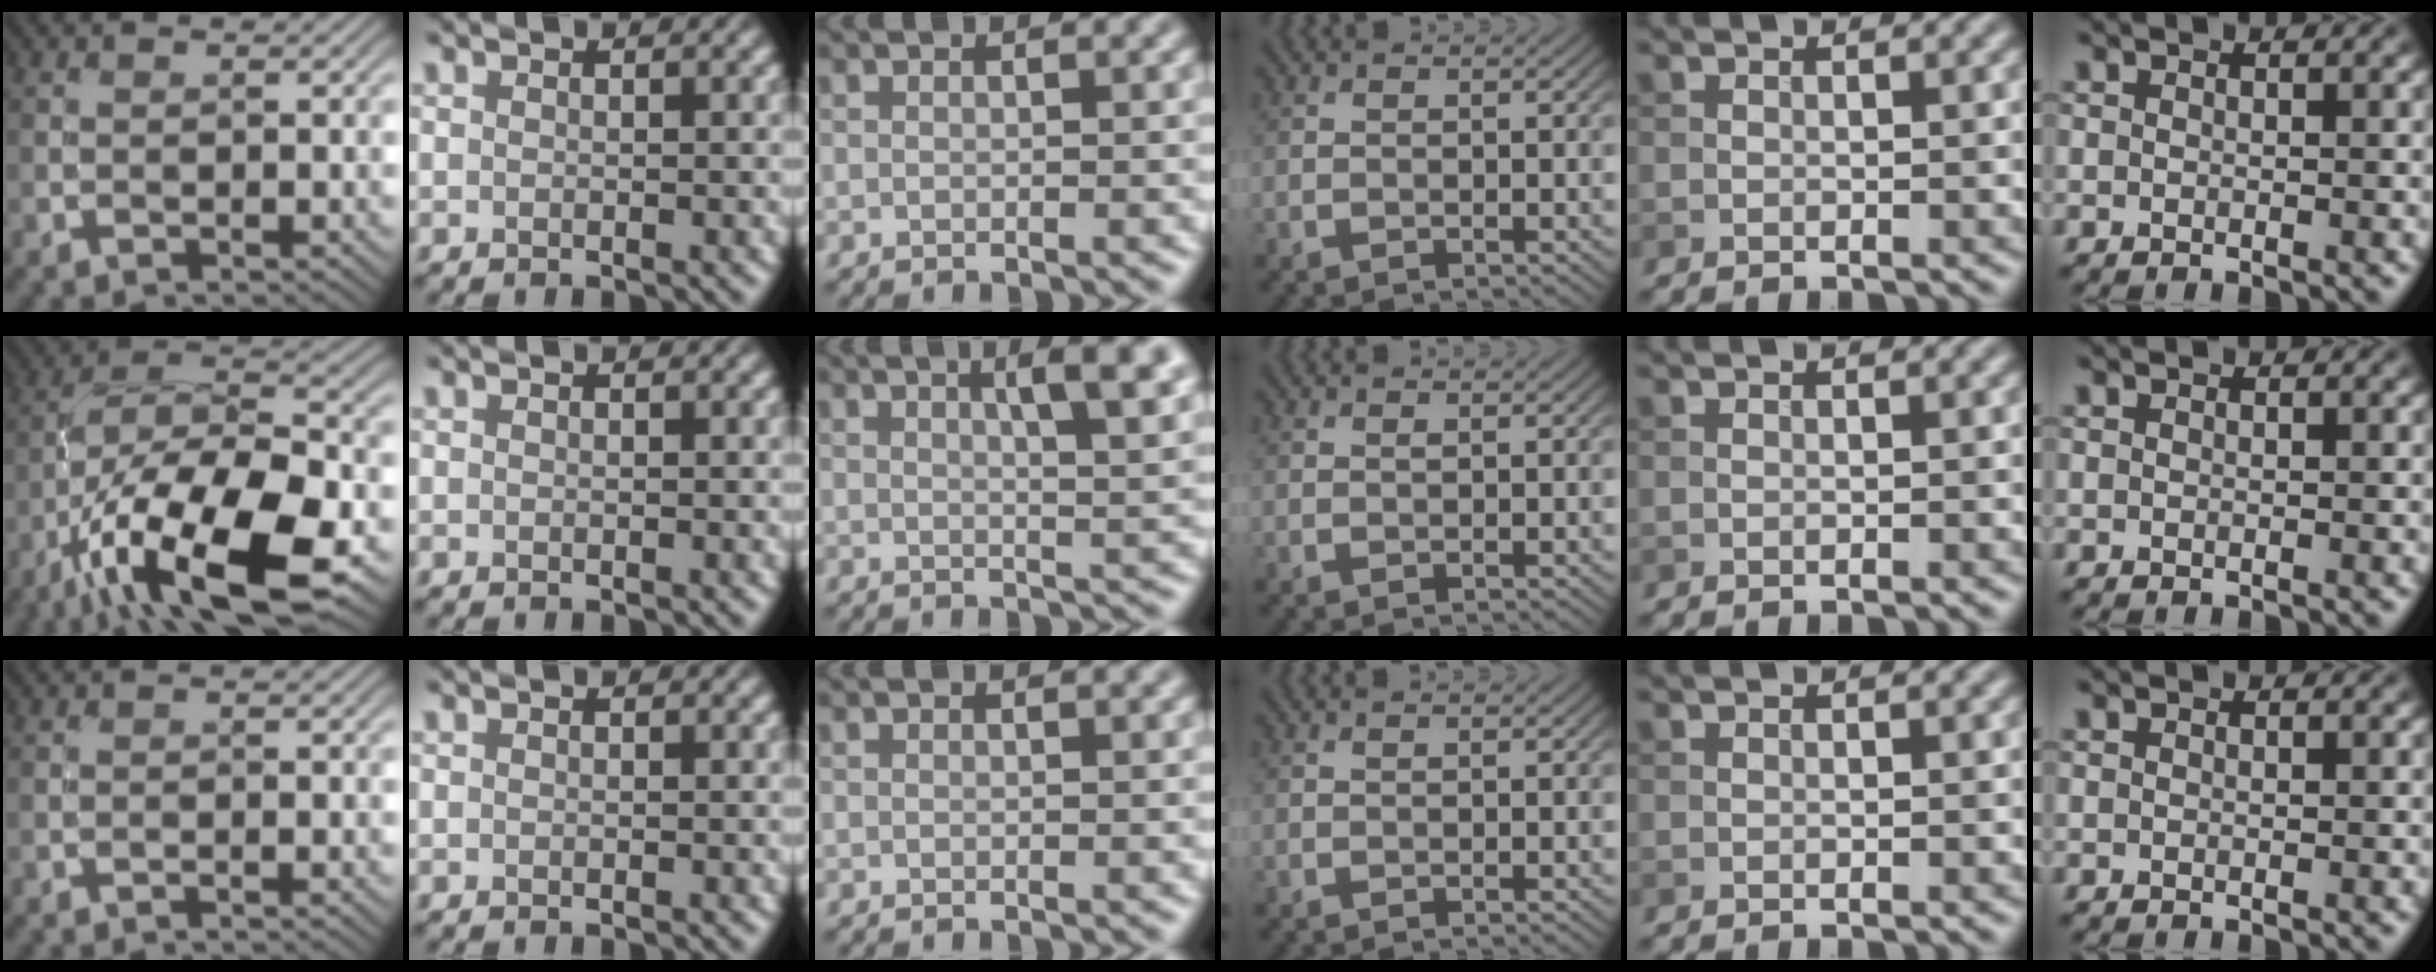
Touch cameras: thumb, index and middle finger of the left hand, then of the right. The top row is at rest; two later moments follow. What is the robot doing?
{"motion": "unscrew", "object": "medicine bottle"}